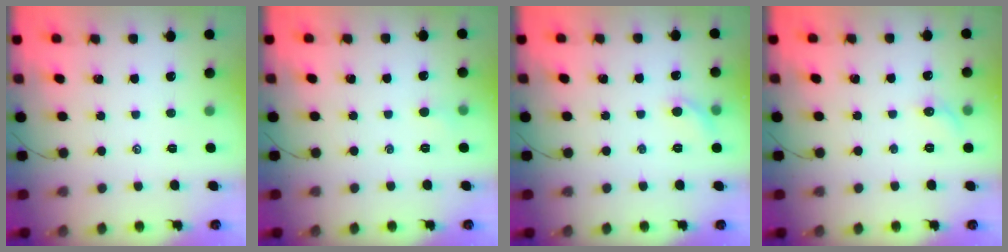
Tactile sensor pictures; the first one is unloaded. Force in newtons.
{"total": 2.6, "press": 2.5, "slide": 0.8}
{"total": 5.6, "press": 5.4, "slide": 1.3}
{"total": 5.3, "press": 5.0, "slide": 1.8}